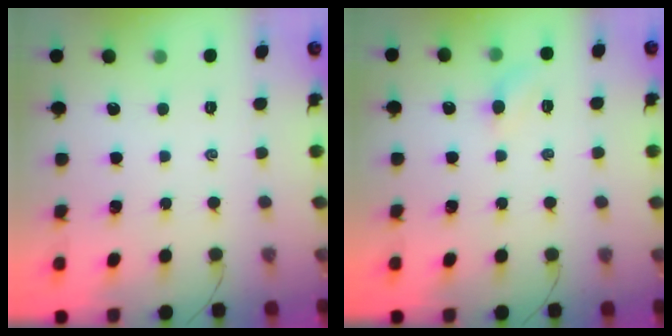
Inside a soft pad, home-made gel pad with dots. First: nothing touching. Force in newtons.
{"total": 3.6, "press": 3.4, "slide": 1.1}